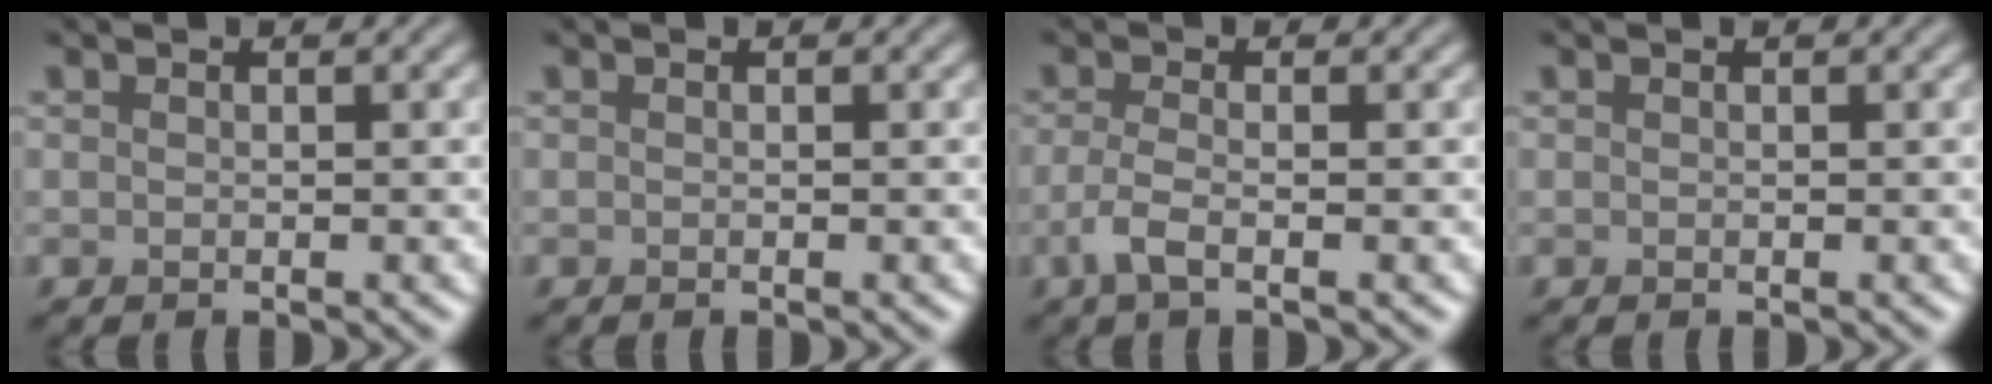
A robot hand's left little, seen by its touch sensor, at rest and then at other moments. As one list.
[{"total": 0.0}, {"total": 2.5, "force": [-1.0, 0.7, 2.2], "torque": [-0.051, -0.004, -0.027]}, {"total": 0.0}]